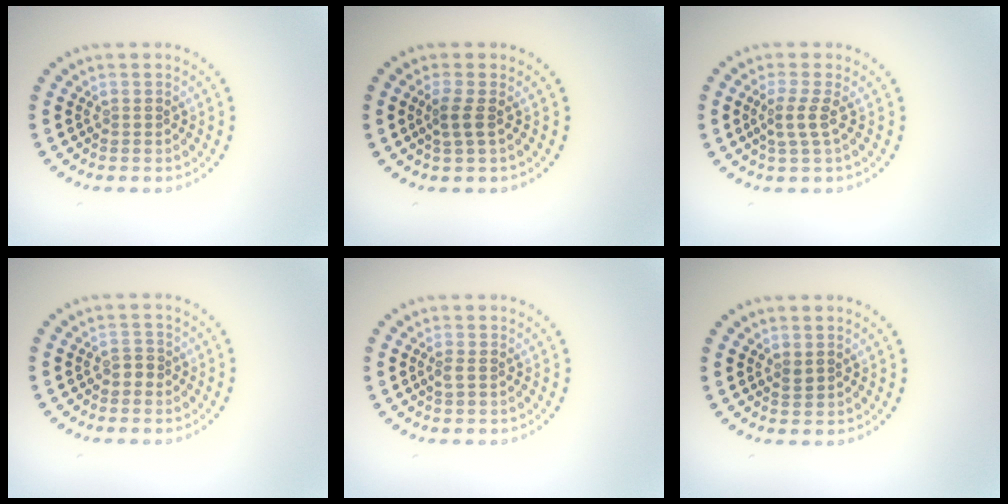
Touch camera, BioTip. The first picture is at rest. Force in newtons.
{"total": 1.6, "press": 1.3, "slide": 0.9}
{"total": 2.0, "press": 1.6, "slide": 1.2}
{"total": 1.0, "press": 0.9, "slide": 0.4}
{"total": 0.8, "press": 0.6, "slide": 0.5}
{"total": 0.8, "press": 0.8, "slide": 0.3}